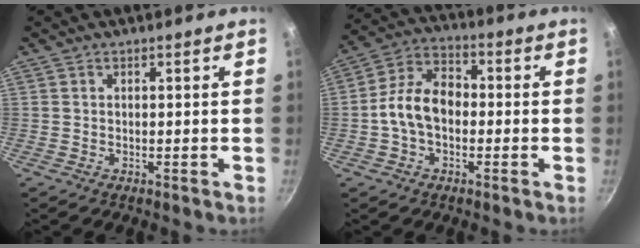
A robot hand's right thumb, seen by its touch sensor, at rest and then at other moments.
{"total": 10.1, "force": [-1.4, 6.8, 7.3], "torque": [-0.107, 0.035, -0.041]}